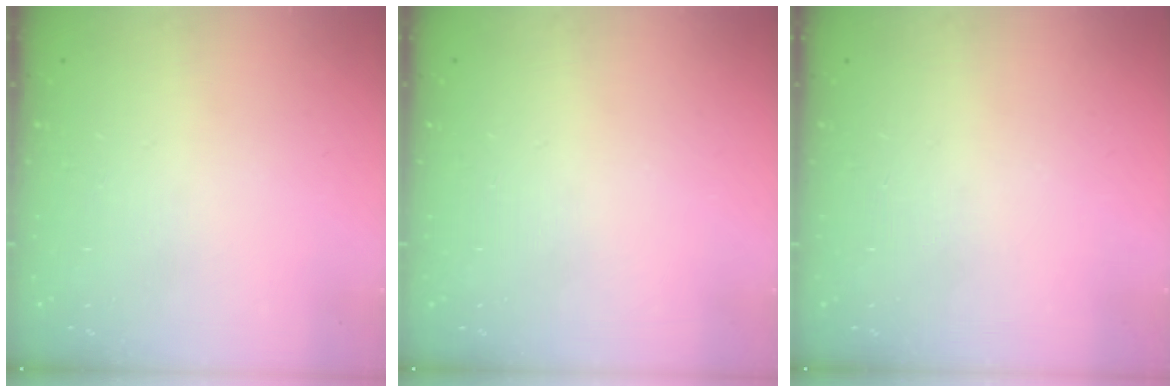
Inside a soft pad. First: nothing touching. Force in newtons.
{"total": 0.0}
{"total": 0.0}